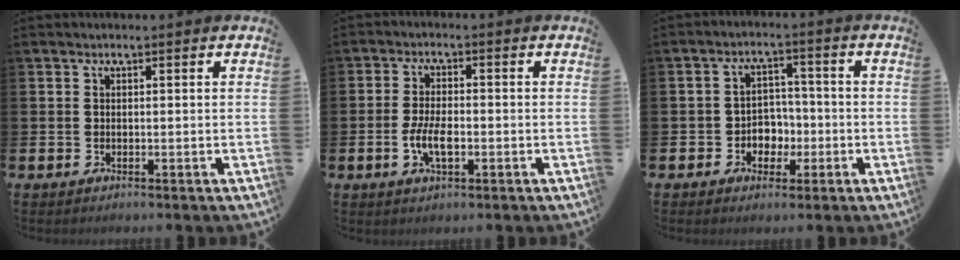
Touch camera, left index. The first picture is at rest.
{"total": 4.3, "force": [-1.0, 1.9, 3.8], "torque": [-0.066, 0.000, -0.020]}
{"total": 3.9, "force": [-1.3, 3.5, 1.2], "torque": [-0.021, 0.001, -0.035]}